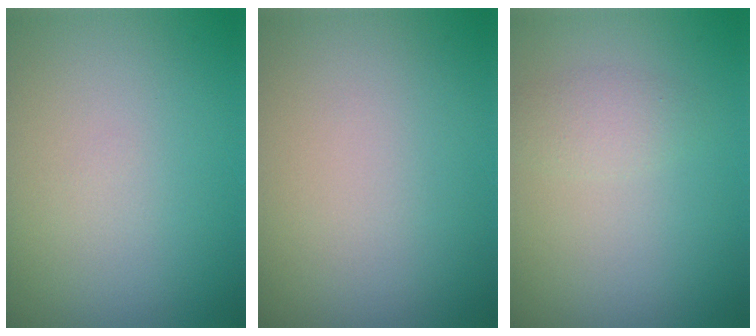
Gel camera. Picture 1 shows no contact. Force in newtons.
{"total": 0.0}
{"total": 1.6, "press": 1.6, "slide": 0.1}